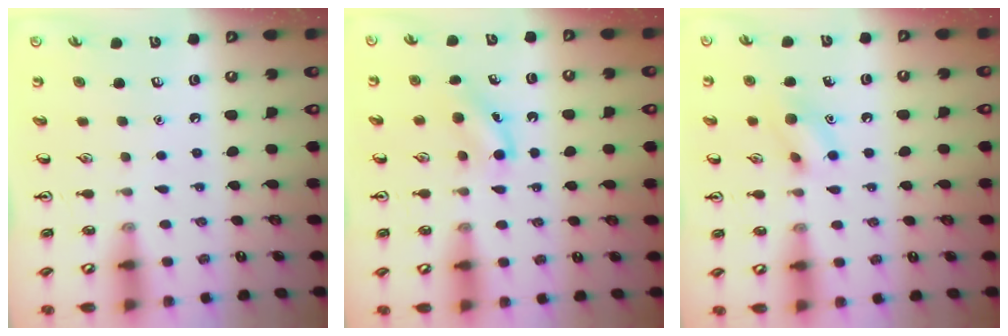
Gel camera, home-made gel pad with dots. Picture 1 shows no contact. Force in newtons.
{"total": 5.1, "press": 4.8, "slide": 1.8}
{"total": 9.2, "press": 9.2, "slide": 1.2}